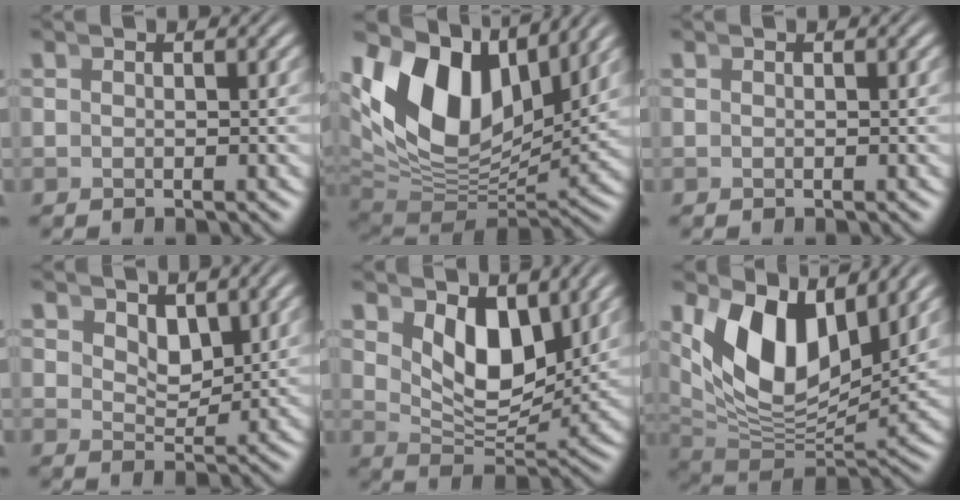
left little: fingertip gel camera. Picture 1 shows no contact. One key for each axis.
{"total": 12.9, "fx": 3.4, "fy": 7.8, "fz": 9.7, "tx": -0.187, "ty": -0.002, "tz": 0.062}
{"total": 0.0}
{"total": 2.2, "fx": 2.0, "fy": 0.4, "fz": 1.0, "tx": -0.002, "ty": -0.011, "tz": 0.042}
{"total": 5.3, "fx": 2.5, "fy": 2.3, "fz": 4.2, "tx": -0.062, "ty": -0.014, "tz": 0.048}
{"total": 10.4, "fx": 3.0, "fy": 5.8, "fz": 8.2, "tx": -0.153, "ty": -0.006, "tz": 0.058}